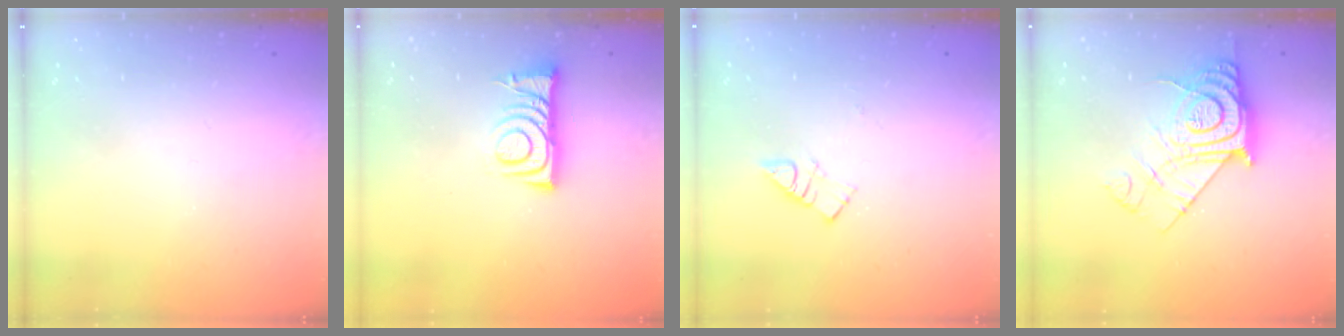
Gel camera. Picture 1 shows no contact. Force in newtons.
{"total": 7.6, "press": 7.6, "slide": 0.7}
{"total": 3.9, "press": 3.9, "slide": 0.5}
{"total": 15.3, "press": 15.2, "slide": 1.1}